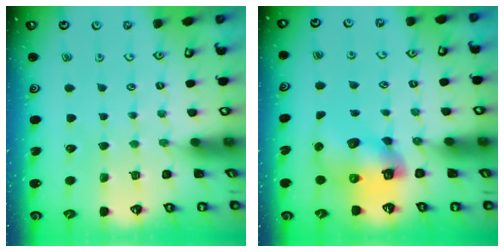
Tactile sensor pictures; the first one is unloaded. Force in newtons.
{"total": 10.5, "press": 10.4, "slide": 1.2}